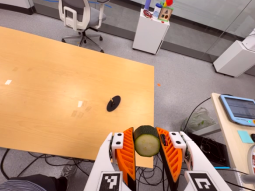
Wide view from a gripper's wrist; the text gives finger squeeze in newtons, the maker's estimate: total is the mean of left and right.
{"total": 10.3, "left": 10.2, "right": 10.5}